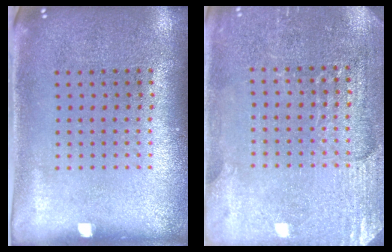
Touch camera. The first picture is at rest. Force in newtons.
{"total": 2.9, "press": 2.9, "slide": 0.2}